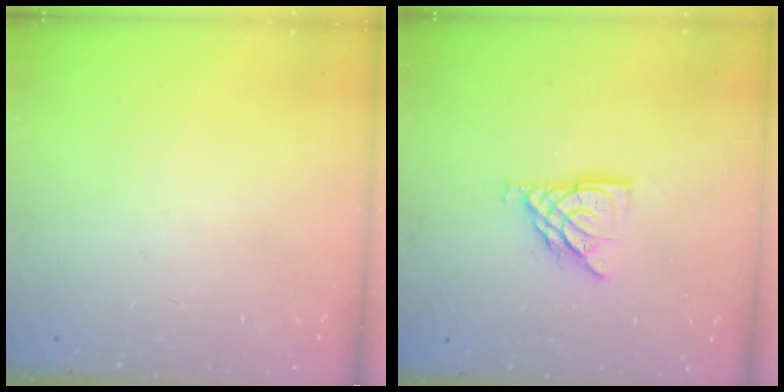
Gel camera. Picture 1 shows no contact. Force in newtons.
{"total": 9.6, "press": 9.6, "slide": 0.4}